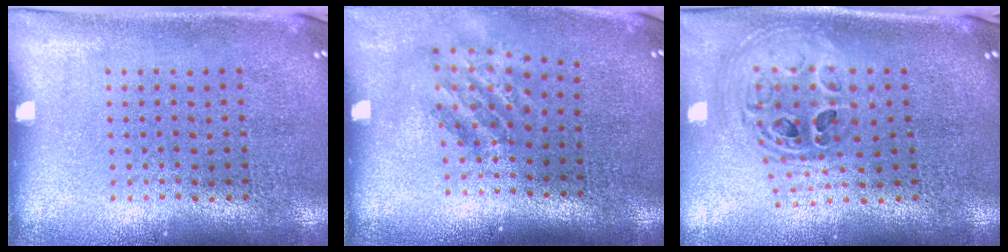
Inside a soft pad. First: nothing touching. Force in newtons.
{"total": 1.7, "press": 1.2, "slide": 1.2}
{"total": 1.3, "press": 1.2, "slide": 0.6}